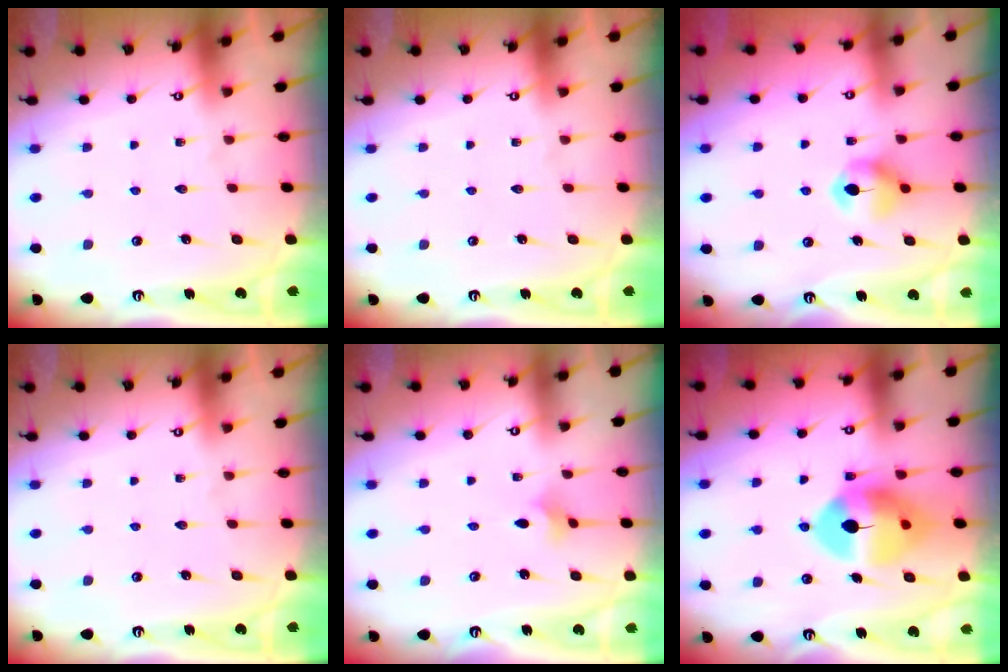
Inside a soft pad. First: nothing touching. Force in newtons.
{"total": 0.0}
{"total": 6.9, "press": 6.8, "slide": 0.4}
{"total": 0.0}
{"total": 1.8, "press": 1.7, "slide": 0.5}
{"total": 12.8, "press": 12.6, "slide": 1.9}